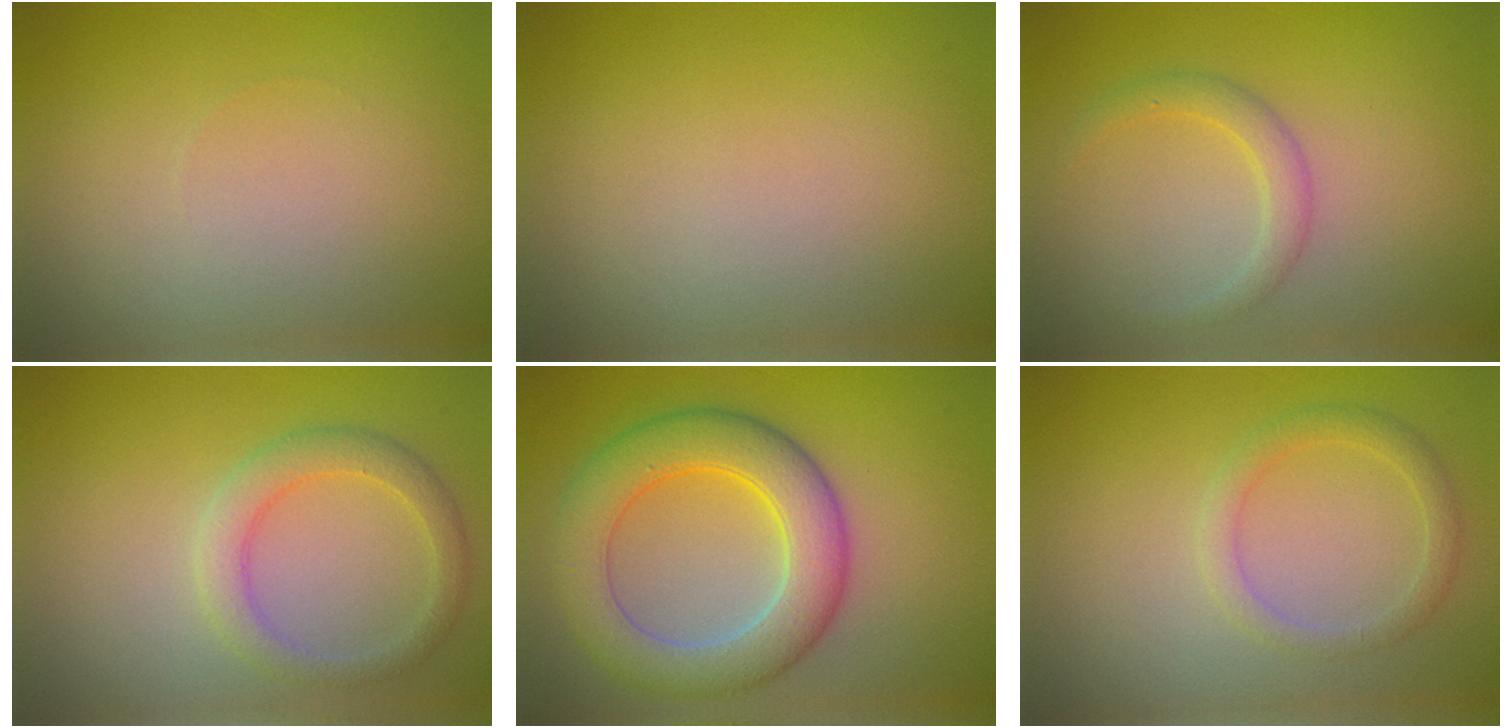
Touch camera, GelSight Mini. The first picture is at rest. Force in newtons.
{"total": 0.0}
{"total": 1.9, "press": 1.9, "slide": 0.2}
{"total": 2.9, "press": 2.9, "slide": 0.1}
{"total": 7.4, "press": 7.4, "slide": 0.1}
{"total": 1.9, "press": 1.9, "slide": 0.1}